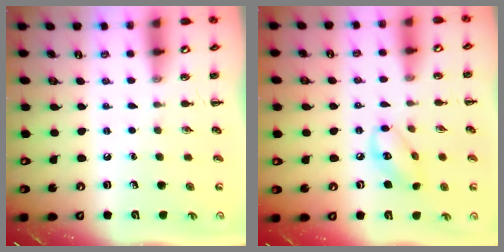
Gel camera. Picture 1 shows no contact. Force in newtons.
{"total": 7.4, "press": 7.3, "slide": 1.2}